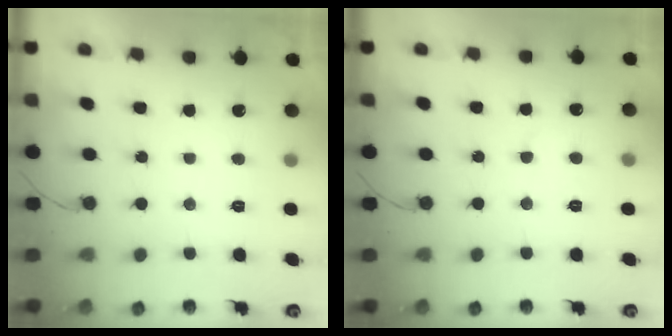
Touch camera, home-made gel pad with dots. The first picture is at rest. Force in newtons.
{"total": 2.5, "press": 2.4, "slide": 0.3}